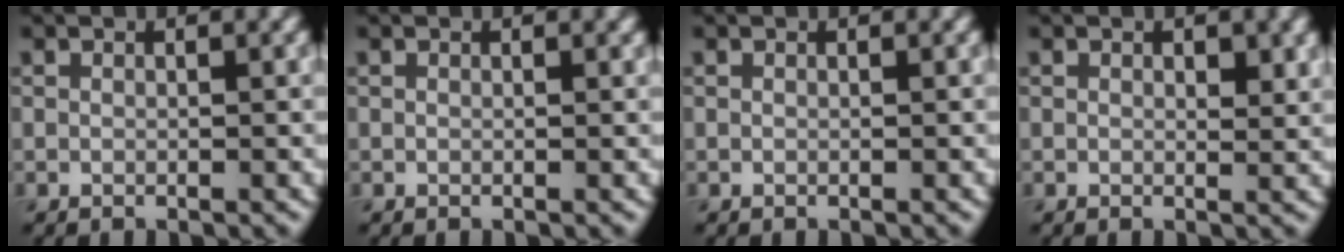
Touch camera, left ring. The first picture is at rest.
{"total": 0.0}
{"total": 0.0}
{"total": 1.3, "force": [0.5, 0.7, 1.1], "torque": [-0.011, -0.005, 0.008]}